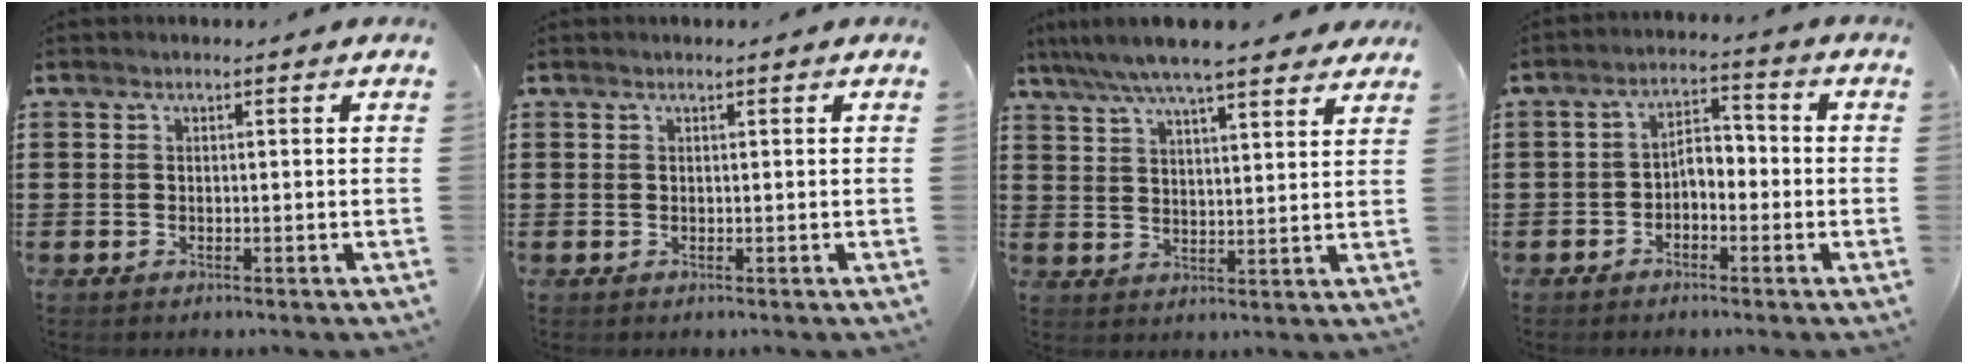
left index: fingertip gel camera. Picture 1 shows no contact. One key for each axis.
{"total": 0.0}
{"total": 7.3, "fx": 6.4, "fy": 0.6, "fz": 3.5, "tx": -0.088, "ty": -0.021, "tz": 0.113}
{"total": 3.4, "fx": -1.9, "fy": 1.8, "fz": 2.2, "tx": -0.044, "ty": 0.011, "tz": -0.041}